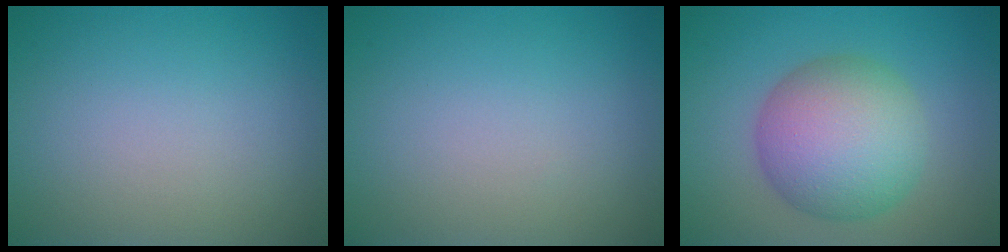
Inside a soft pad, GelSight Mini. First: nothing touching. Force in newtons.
{"total": 0.0}
{"total": 8.3, "press": 8.3, "slide": 0.2}